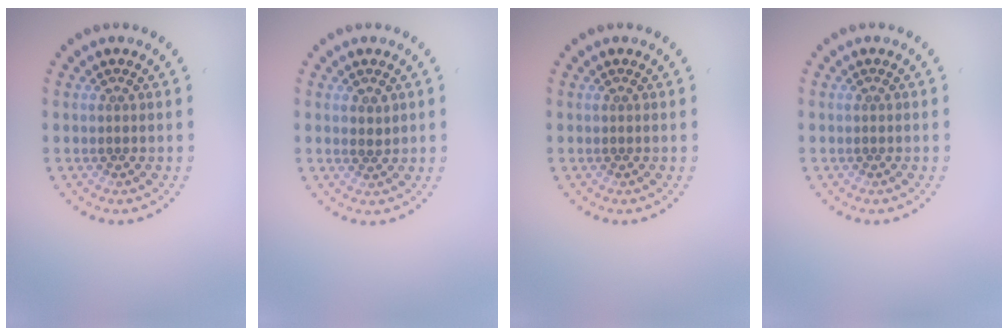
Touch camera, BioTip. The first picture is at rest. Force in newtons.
{"total": 0.6, "press": 0.5, "slide": 0.3}
{"total": 0.0}
{"total": 0.0}